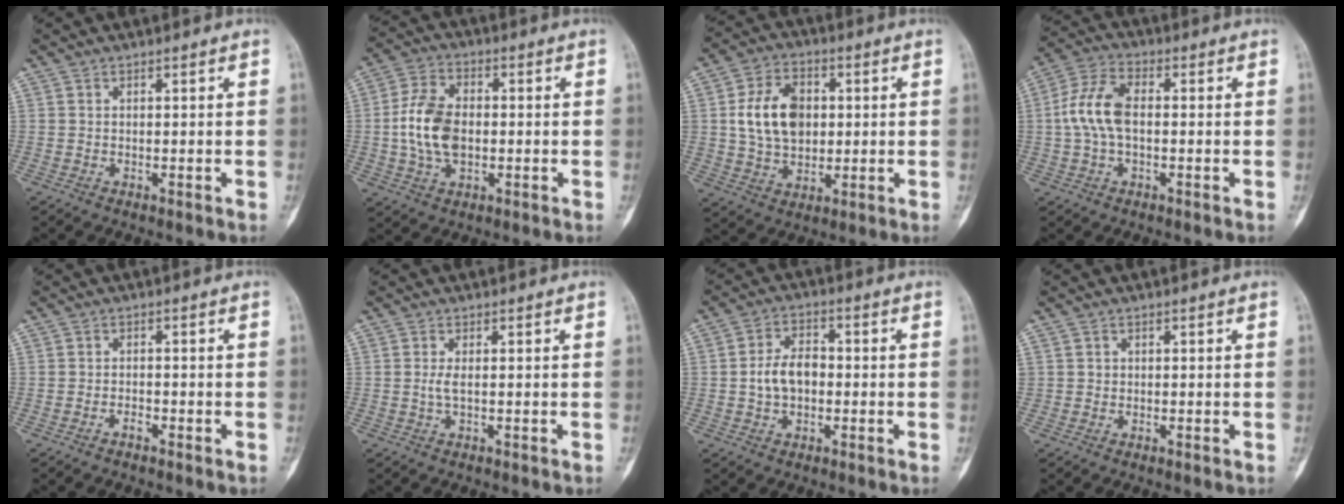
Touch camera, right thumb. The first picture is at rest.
{"total": 11.2, "force": [-0.6, 7.2, 8.6], "torque": [-0.161, 0.013, -0.012]}
{"total": 12.9, "force": [1.7, 9.2, 8.8], "torque": [-0.130, 0.002, 0.034]}
{"total": 9.5, "force": [0.1, 5.4, 7.8], "torque": [-0.167, 0.025, -0.004]}
{"total": 1.3, "force": [-1.0, 0.5, 0.7], "torque": [-0.012, 0.006, -0.019]}
{"total": 1.7, "force": [0.0, 0.4, 1.6], "torque": [-0.044, -0.003, 0.001]}
{"total": 6.8, "force": [-0.6, 4.6, 4.9], "torque": [-0.081, 0.021, -0.015]}
{"total": 0.9, "force": [0.1, 0.8, 0.1], "torque": [0.006, 0.004, 0.002]}